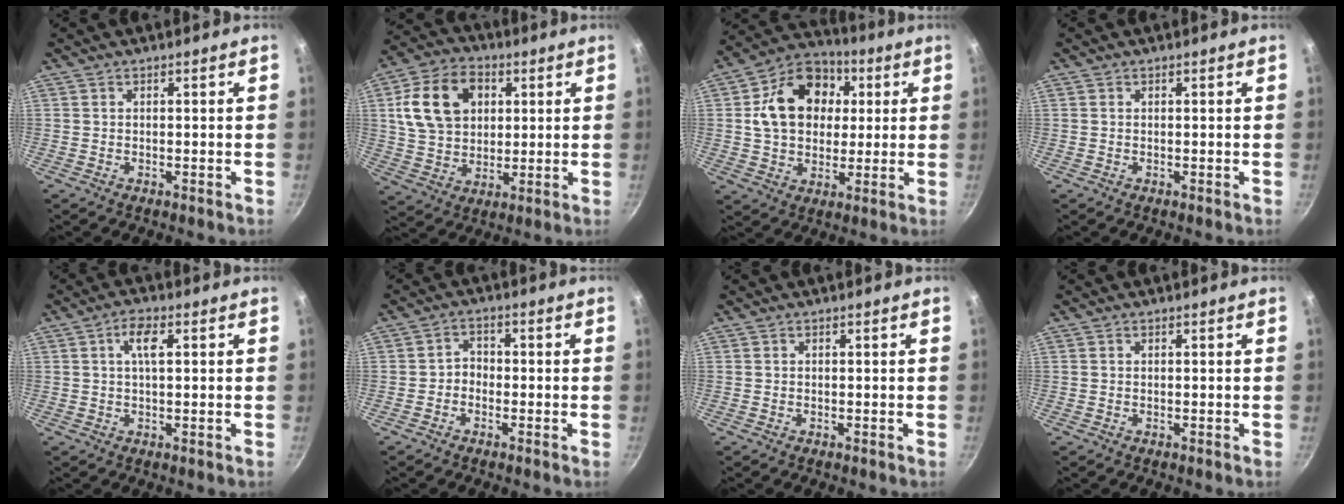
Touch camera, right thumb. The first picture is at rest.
{"total": 15.6, "force": [4.2, 11.5, 9.7], "torque": [-0.156, 0.003, 0.071]}
{"total": 16.9, "force": [3.3, 13.1, 10.1], "torque": [-0.140, 0.019, 0.045]}
{"total": 0.0}
{"total": 4.3, "force": [1.1, 1.6, 3.8], "torque": [-0.074, 0.010, 0.017]}
{"total": 2.7, "force": [-1.1, 2.2, 1.2], "torque": [-0.004, 0.018, -0.026]}
{"total": 0.0}
{"total": 0.0}